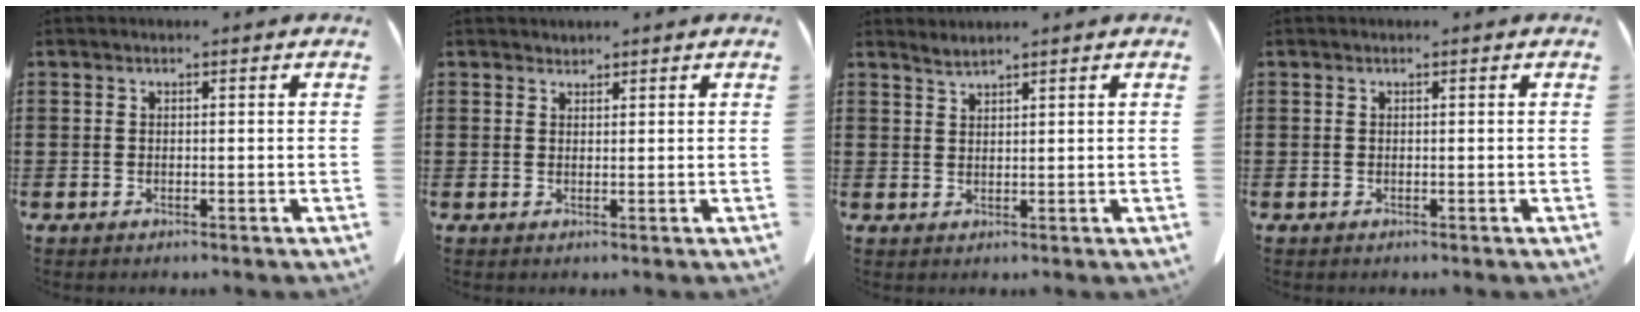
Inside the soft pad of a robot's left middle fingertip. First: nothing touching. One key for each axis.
{"total": 1.2, "fx": 1.1, "fy": 0.3, "fz": -0.1, "tx": -0.002, "ty": -0.002, "tz": 0.024}
{"total": 1.5, "fx": 1.4, "fy": -0.2, "fz": 0.4, "tx": -0.010, "ty": -0.003, "tz": 0.029}
{"total": 0.0}